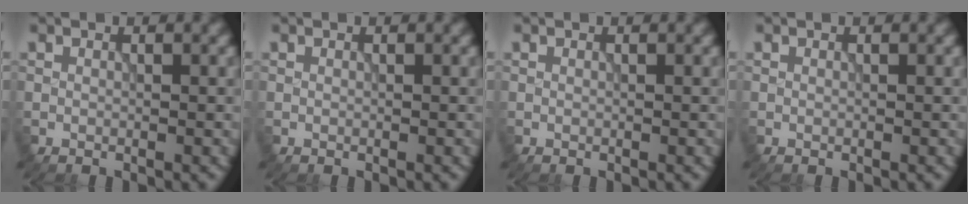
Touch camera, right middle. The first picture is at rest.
{"total": 0.0}
{"total": 0.0}
{"total": 0.0}